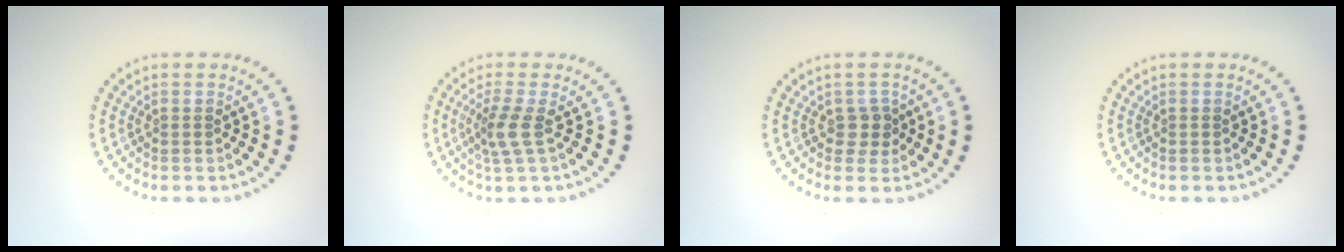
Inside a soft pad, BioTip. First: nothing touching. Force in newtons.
{"total": 2.4, "press": 1.9, "slide": 1.5}
{"total": 1.7, "press": 1.5, "slide": 0.8}
{"total": 0.0}